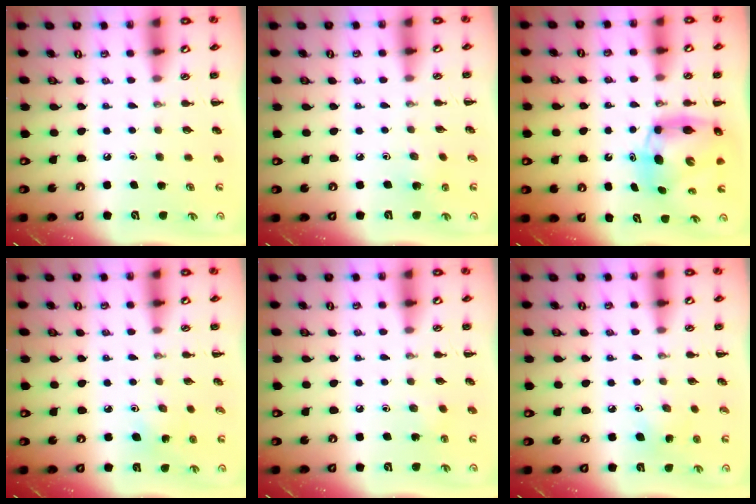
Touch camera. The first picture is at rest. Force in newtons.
{"total": 2.6, "press": 2.4, "slide": 0.8}
{"total": 8.4, "press": 8.1, "slide": 2.4}
{"total": 3.6, "press": 3.5, "slide": 1.0}
{"total": 1.4, "press": 1.3, "slide": 0.5}
{"total": 4.8, "press": 4.7, "slide": 1.1}